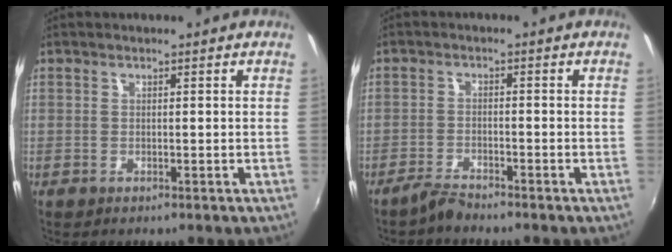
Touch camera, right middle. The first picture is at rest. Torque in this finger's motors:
{"motor_torque": [-0.08, -0.08, 0.01, 0.00]}